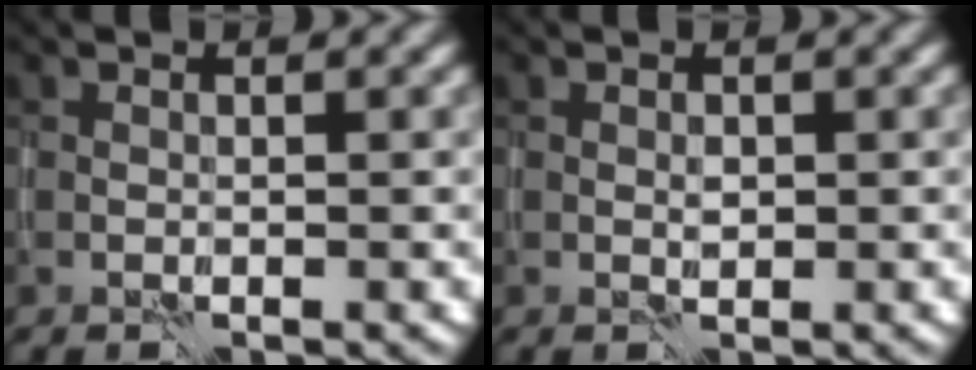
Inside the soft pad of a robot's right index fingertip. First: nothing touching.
{"total": 0.6, "force": [0.0, 0.4, 0.4], "torque": [-0.008, -0.001, 0.002]}